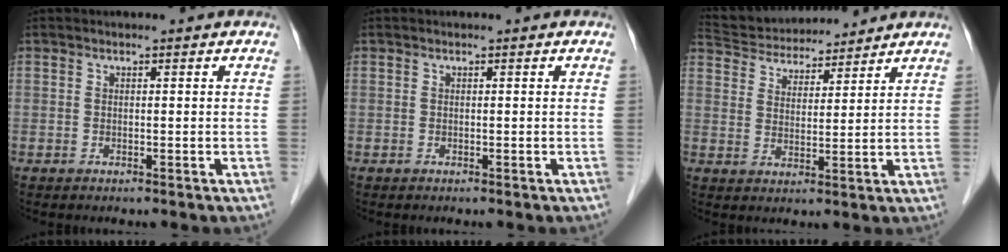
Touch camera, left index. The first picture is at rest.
{"total": 0.0}
{"total": 12.5, "force": [11.7, 3.0, 3.3], "torque": [-0.060, 0.031, 0.195]}